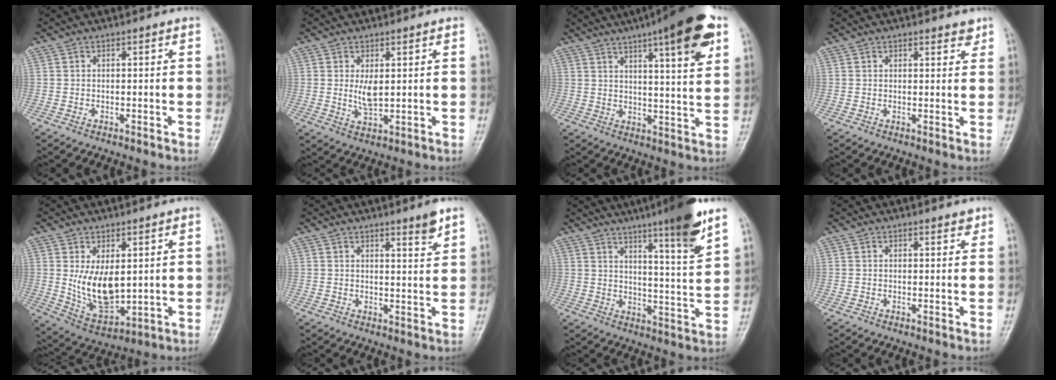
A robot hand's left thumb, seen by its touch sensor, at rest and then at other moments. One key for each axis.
{"total": 3.9, "fx": 0.8, "fy": 1.8, "fz": 3.4, "tx": -0.059, "ty": -0.013, "tz": 0.021}
{"total": 16.3, "fx": 8.6, "fy": 3.1, "fz": 13.5, "tx": -0.176, "ty": -0.025, "tz": 0.119}
{"total": 2.1, "fx": 1.7, "fy": 0.9, "fz": 0.8, "tx": 0.004, "ty": -0.010, "tz": 0.018}
{"total": 10.1, "fx": 1.6, "fy": 5.5, "fz": 8.4, "tx": -0.131, "ty": -0.025, "tz": 0.050}
{"total": 3.7, "fx": 2.7, "fy": 0.3, "fz": 2.6, "tx": -0.033, "ty": -0.025, "tz": 0.040}
{"total": 13.4, "fx": 8.5, "fy": 0.7, "fz": 10.3, "tx": -0.146, "ty": -0.049, "tz": 0.128}
{"total": 1.5, "fx": 1.2, "fy": 0.6, "fz": 0.6, "tx": -0.001, "ty": -0.007, "tz": 0.013}